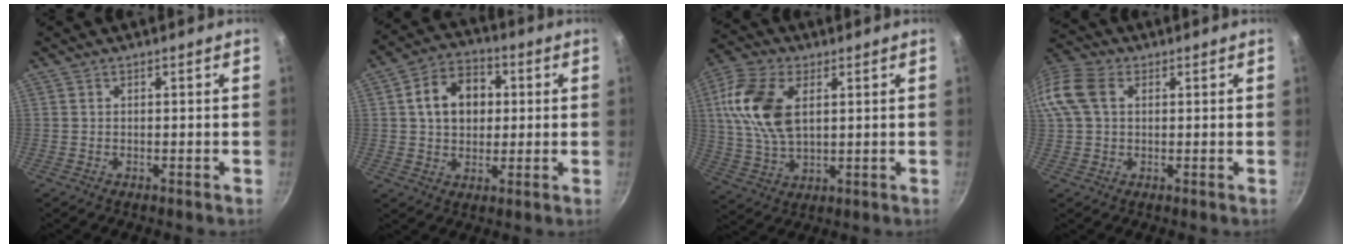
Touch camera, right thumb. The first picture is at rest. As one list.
[{"total": 11.4, "force": [2.0, 8.6, 7.2], "torque": [-0.086, 0.017, 0.023]}, {"total": 14.1, "force": [3.5, 8.2, 11.0], "torque": [-0.210, -0.003, 0.065]}, {"total": 12.5, "force": [3.1, 8.9, 8.2], "torque": [-0.185, 0.031, 0.048]}]